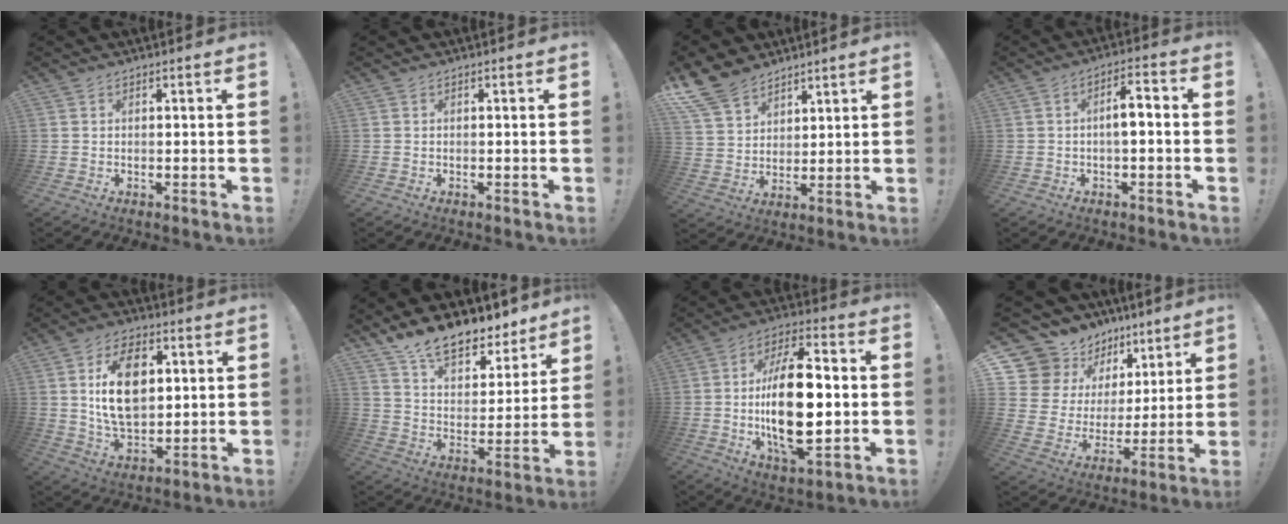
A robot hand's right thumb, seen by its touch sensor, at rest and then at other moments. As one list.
[{"total": 0.0}, {"total": 12.2, "force": [9.1, 7.1, 3.8], "torque": [-0.076, -0.058, 0.180]}, {"total": 5.7, "force": [-0.9, 1.8, 5.3], "torque": [-0.080, 0.005, -0.021]}, {"total": 15.8, "force": [3.3, 10.0, 11.8], "torque": [-0.197, -0.003, 0.053]}, {"total": 13.3, "force": [11.4, 4.8, 4.9], "torque": [-0.087, -0.094, 0.204]}, {"total": 22.2, "force": [-1.3, 10.3, 19.6], "torque": [-0.351, -0.007, -0.026]}, {"total": 12.4, "force": [9.4, 7.6, 2.4], "torque": [-0.055, -0.081, 0.188]}]